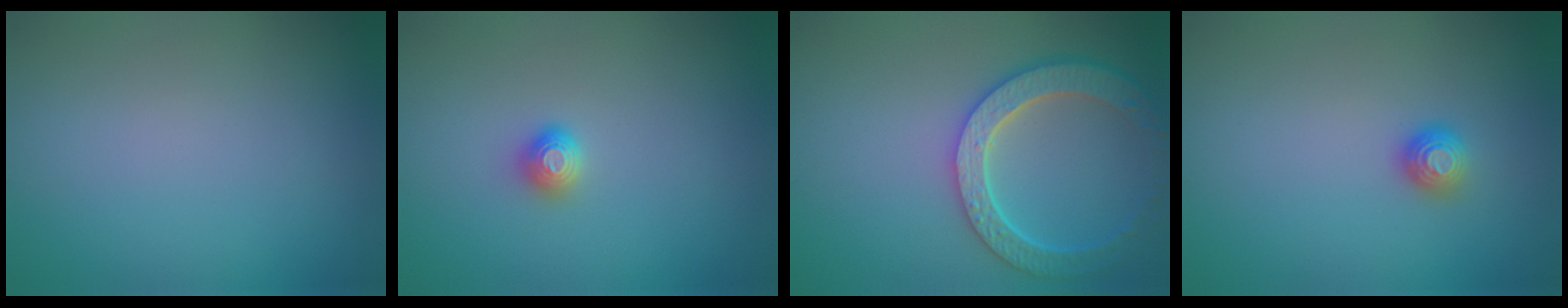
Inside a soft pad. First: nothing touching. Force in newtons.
{"total": 1.2, "press": 1.2, "slide": 0.2}
{"total": 5.9, "press": 5.0, "slide": 3.2}
{"total": 1.1, "press": 1.0, "slide": 0.3}